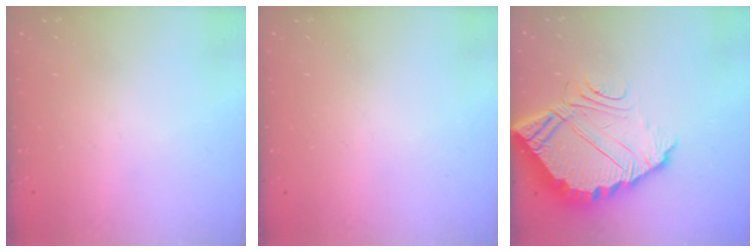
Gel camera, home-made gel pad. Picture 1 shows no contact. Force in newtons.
{"total": 0.0}
{"total": 10.6, "press": 10.6, "slide": 0.6}